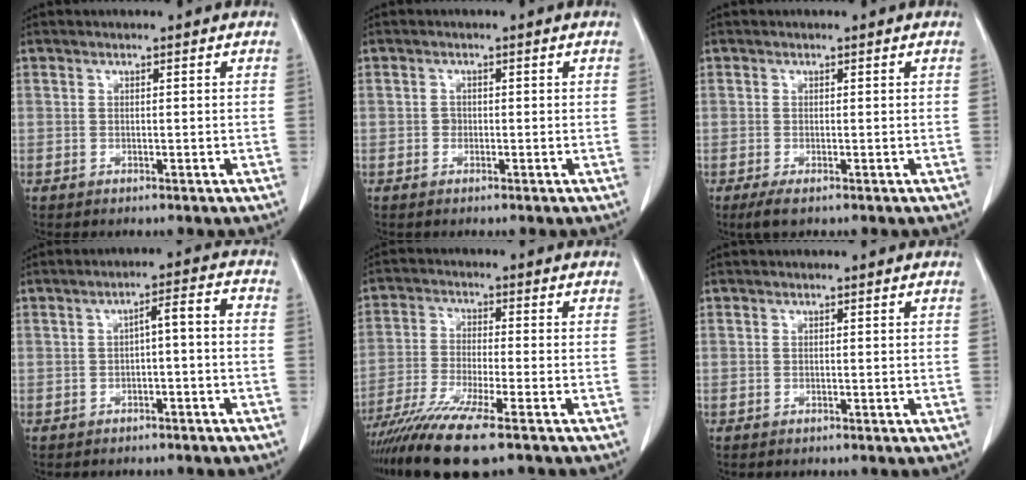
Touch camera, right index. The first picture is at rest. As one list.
[{"total": 0.9, "force": [-0.2, 0.9, 0.3], "torque": [-0.002, 0.004, -0.005]}, {"total": 1.7, "force": [-1.0, 0.5, 1.3], "torque": [-0.028, -0.004, -0.014]}, {"total": 3.8, "force": [-0.9, 0.4, 3.7], "torque": [-0.058, 0.020, -0.010]}, {"total": 11.8, "force": [-8.6, 0.0, 8.0], "torque": [-0.146, -0.031, -0.147]}, {"total": 0.0}]